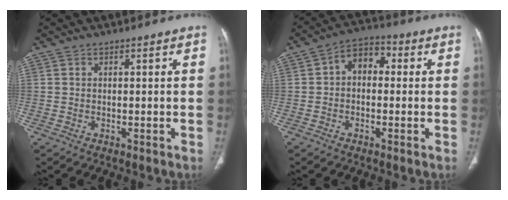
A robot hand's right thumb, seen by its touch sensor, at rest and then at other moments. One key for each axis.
{"total": 6.4, "fx": 0.4, "fy": 4.6, "fz": 4.5, "tx": -0.049, "ty": 0.022, "tz": -0.008}